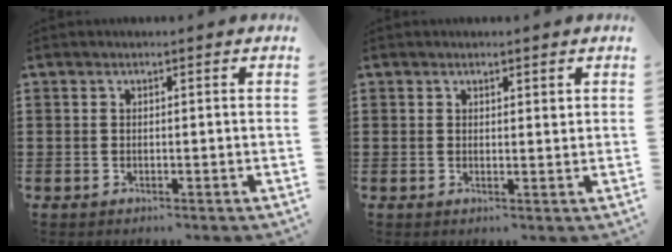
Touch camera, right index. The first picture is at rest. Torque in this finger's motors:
{"motor_torque": [0.01, 0.08, 0.09, 0.00]}